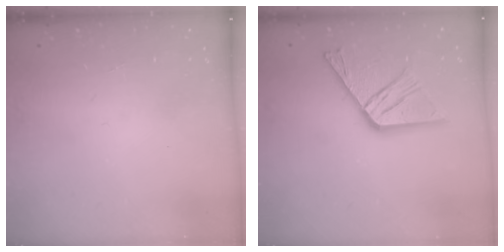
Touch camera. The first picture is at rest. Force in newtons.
{"total": 16.2, "press": 16.2, "slide": 1.5}